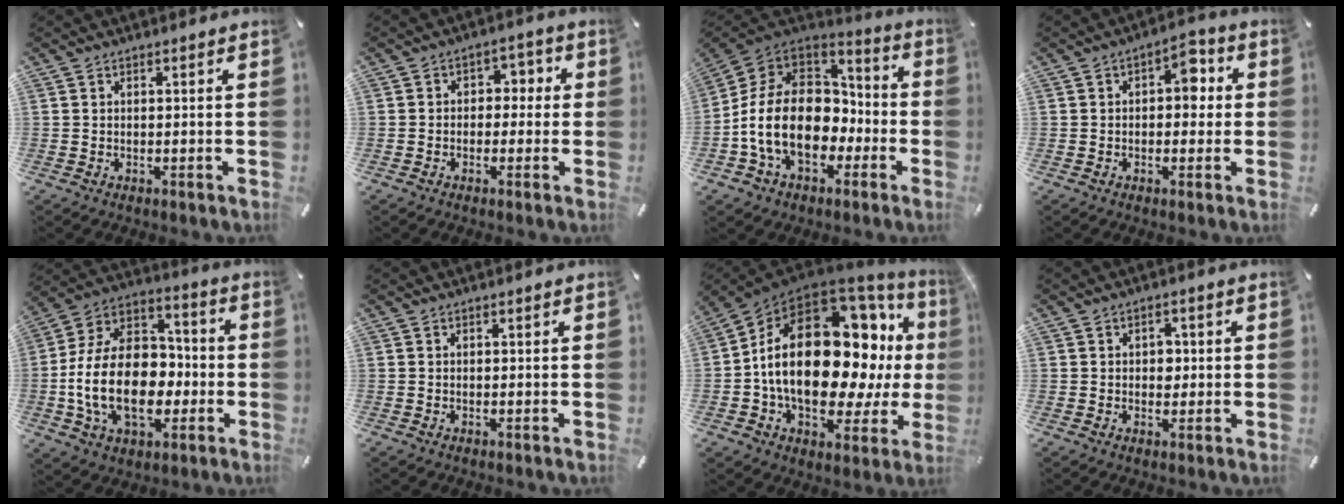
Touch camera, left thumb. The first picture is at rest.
{"total": 3.9, "force": [-1.5, 3.3, 1.5], "torque": [-0.024, 0.016, -0.035]}
{"total": 18.2, "force": [-3.7, 14.2, 10.9], "torque": [-0.224, 0.016, -0.058]}
{"total": 6.3, "force": [0.5, 3.9, 4.9], "torque": [-0.048, 0.000, -0.005]}
{"total": 21.0, "force": [-4.5, 14.7, 14.3], "torque": [-0.296, 0.018, -0.074]}
{"total": 0.0}
{"total": 28.6, "force": [1.8, 16.8, 23.1], "torque": [-0.427, -0.027, 0.042]}
{"total": 3.1, "force": [0.1, 2.4, 1.9], "torque": [-0.015, -0.003, -0.007]}